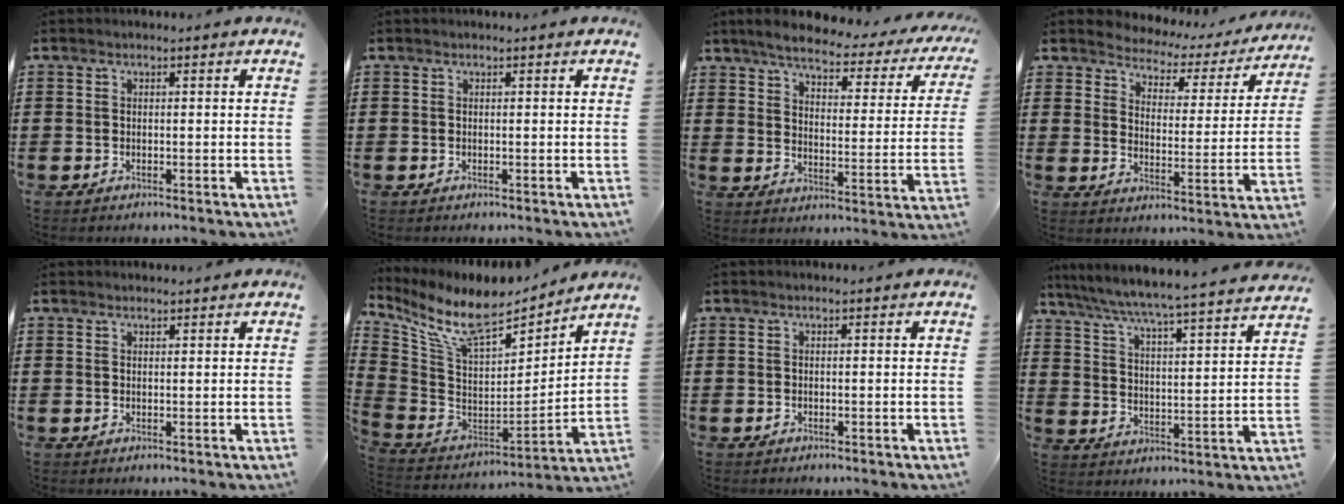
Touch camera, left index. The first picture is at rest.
{"total": 0.0}
{"total": 4.6, "force": [4.0, 0.8, 2.1], "torque": [-0.064, -0.025, 0.062]}
{"total": 2.8, "force": [2.7, 0.9, 0.2], "torque": [-0.025, -0.022, 0.036]}
{"total": 1.0, "force": [1.0, 0.2, 0.1], "torque": [-0.003, 0.000, 0.019]}
{"total": 10.9, "force": [8.6, 3.3, 5.8], "torque": [-0.150, -0.056, 0.154]}
{"total": 0.0}
{"total": 4.9, "force": [4.6, -0.8, 1.5], "torque": [-0.052, -0.043, 0.068]}